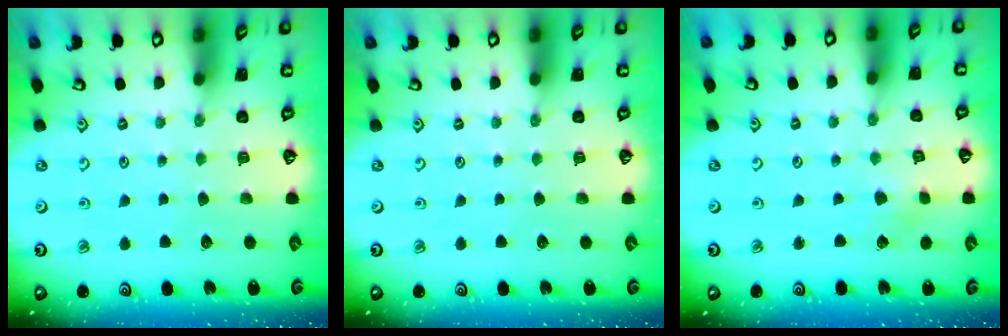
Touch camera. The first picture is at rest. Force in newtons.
{"total": 0.0}
{"total": 2.5, "press": 2.4, "slide": 0.5}